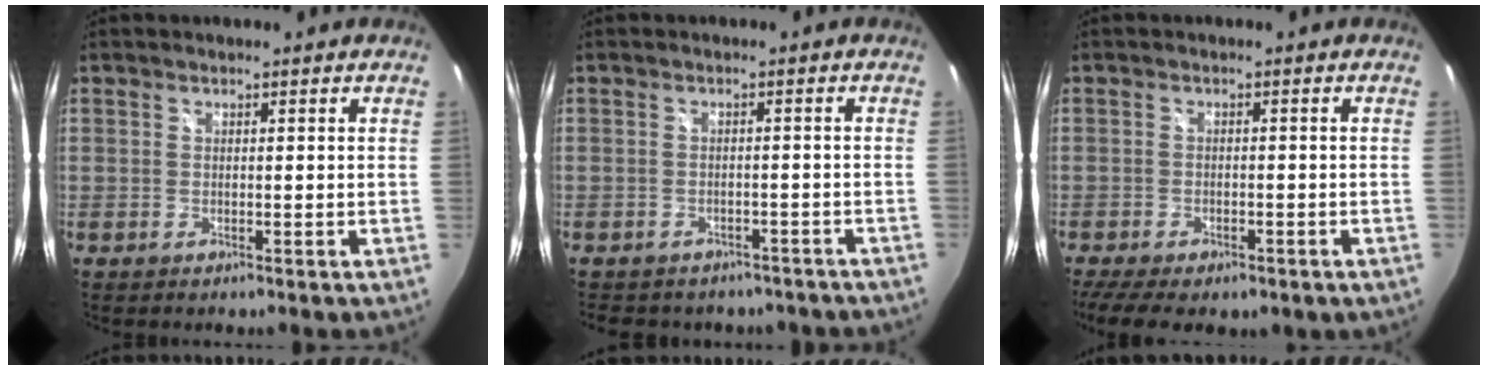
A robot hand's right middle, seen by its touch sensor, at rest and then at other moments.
{"total": 10.0, "force": [-8.1, 5.0, 3.2], "torque": [-0.072, -0.007, -0.094]}
{"total": 10.1, "force": [-6.8, 4.5, 5.9], "torque": [-0.137, -0.034, -0.099]}